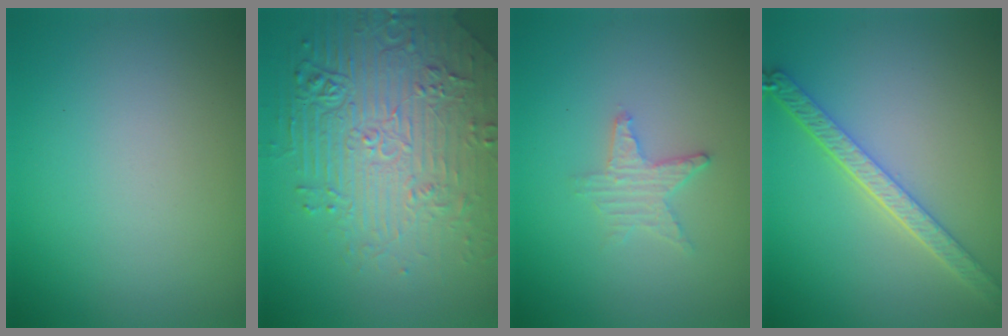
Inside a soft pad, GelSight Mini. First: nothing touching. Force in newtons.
{"total": 6.9, "press": 5.6, "slide": 4.0}
{"total": 2.1, "press": 2.0, "slide": 0.4}
{"total": 4.1, "press": 3.3, "slide": 2.4}